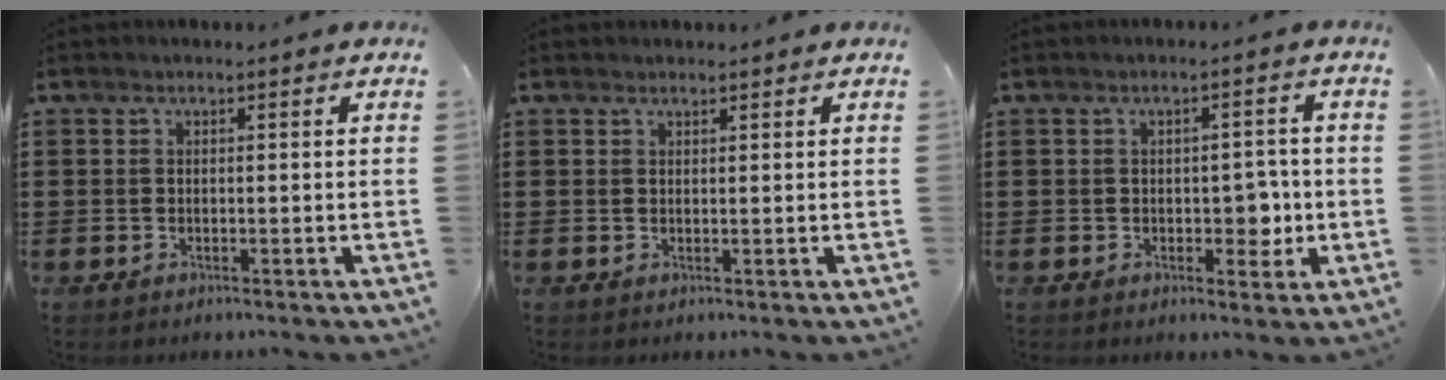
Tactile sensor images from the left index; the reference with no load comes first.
{"total": 0.8, "force": [0.8, 0.2, 0.1], "torque": [-0.003, 0.001, 0.016]}
{"total": 4.5, "force": [-0.6, 2.7, 3.6], "torque": [-0.051, 0.000, -0.016]}